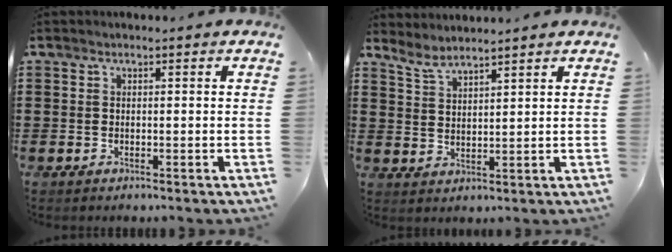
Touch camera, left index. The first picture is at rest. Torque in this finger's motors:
{"motor_torque": [-0.01, 0.04, -0.01, -0.01]}